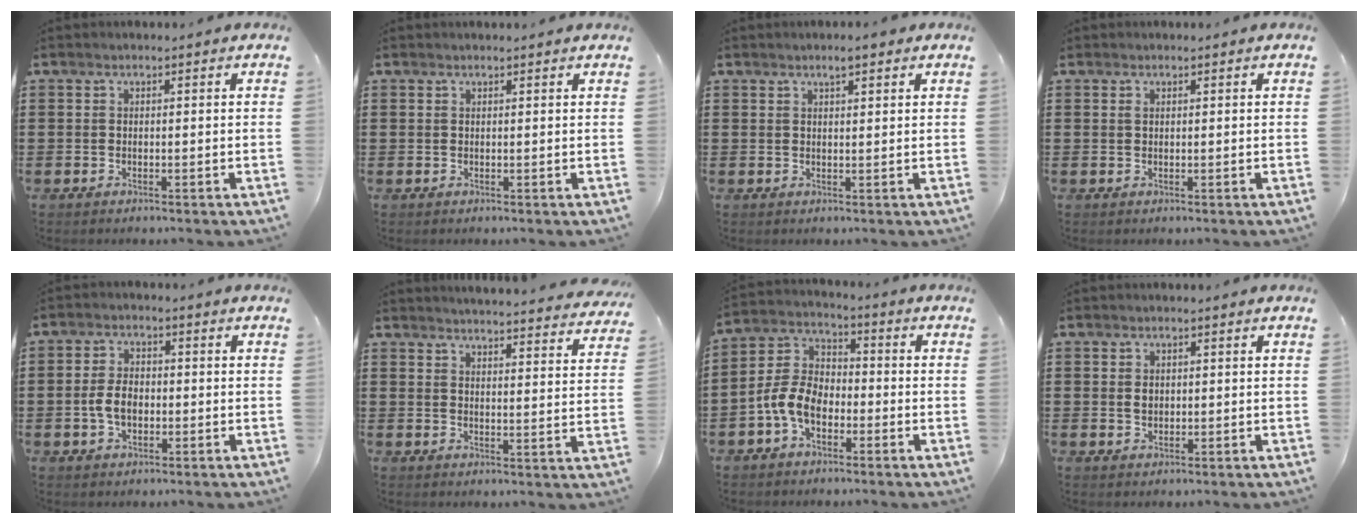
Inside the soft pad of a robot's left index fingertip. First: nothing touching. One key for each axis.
{"total": 0.6, "fx": 0.5, "fy": 0.0, "fz": 0.3, "tx": -0.007, "ty": 0.000, "tz": 0.011}
{"total": 2.5, "fx": 1.8, "fy": 0.4, "fz": 1.6, "tx": -0.026, "ty": 0.000, "tz": 0.030}
{"total": 0.7, "fx": 0.4, "fy": 0.4, "fz": 0.4, "tx": -0.009, "ty": 0.003, "tz": 0.007}
{"total": 4.6, "fx": -0.8, "fy": 2.8, "fz": 3.6, "tx": -0.089, "ty": 0.000, "tz": -0.023}
{"total": 3.8, "fx": 3.8, "fy": -0.5, "fz": 0.2, "tx": -0.014, "ty": -0.030, "tz": 0.064}
{"total": 6.8, "fx": -3.4, "fy": 4.1, "fz": 4.2, "tx": -0.120, "ty": 0.005, "tz": -0.077}
{"total": 1.5, "fx": 0.3, "fy": 1.1, "fz": 1.0, "tx": -0.022, "ty": 0.007, "tz": 0.004}